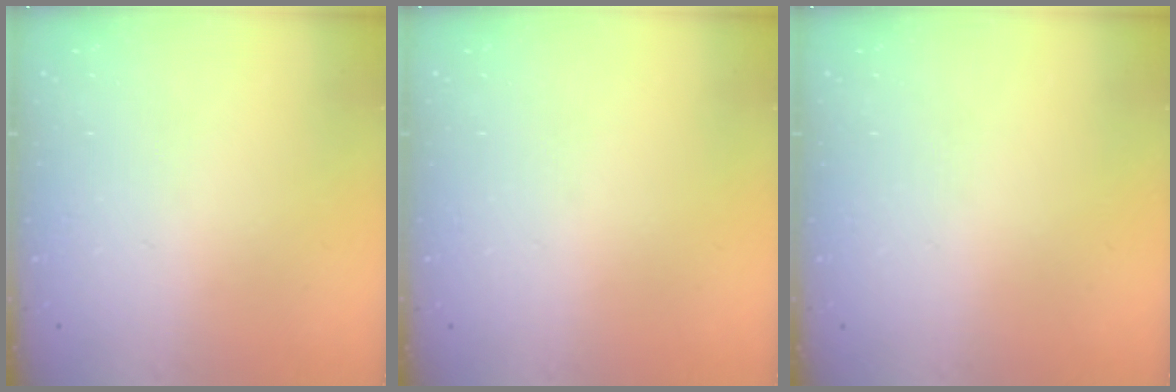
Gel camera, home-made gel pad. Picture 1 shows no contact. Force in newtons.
{"total": 0.0}
{"total": 0.0}